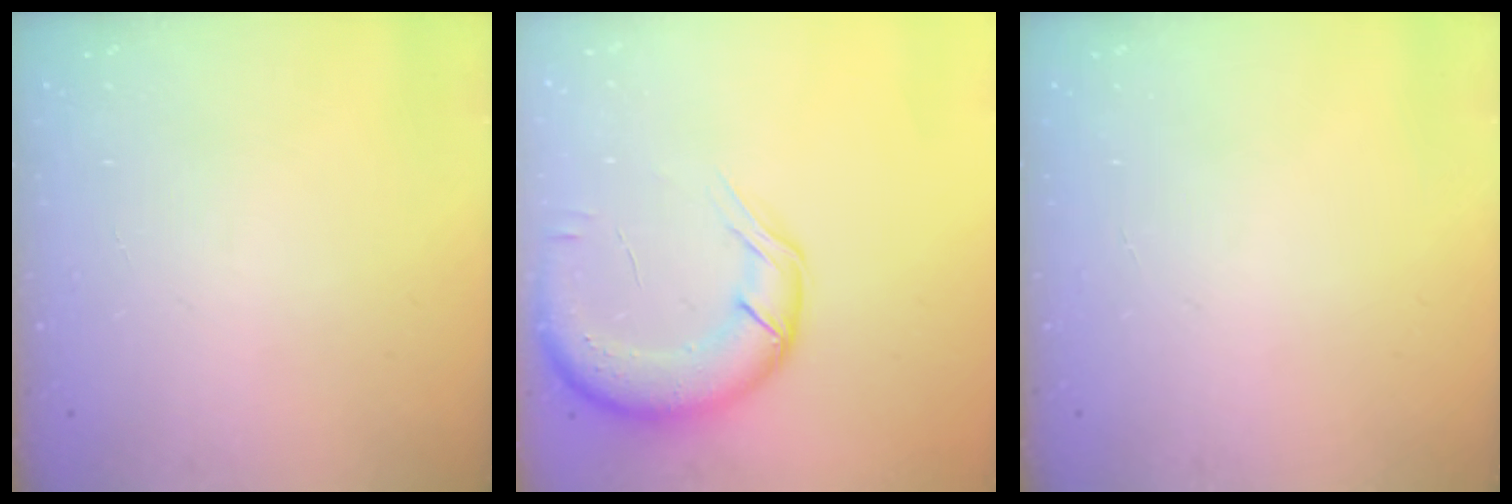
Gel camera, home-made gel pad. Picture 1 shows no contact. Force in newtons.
{"total": 14.4, "press": 14.0, "slide": 3.5}
{"total": 0.0}